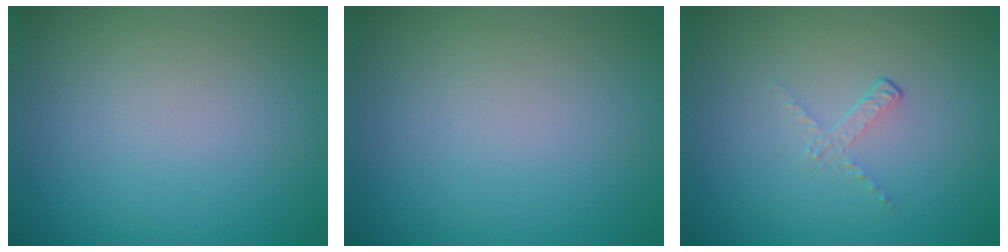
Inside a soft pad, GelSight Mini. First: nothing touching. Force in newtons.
{"total": 0.0}
{"total": 1.1, "press": 0.4, "slide": 1.1}